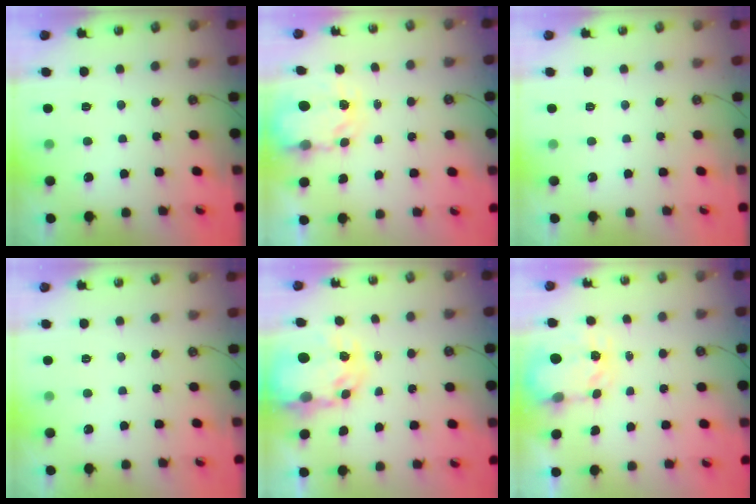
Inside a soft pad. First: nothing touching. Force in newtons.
{"total": 4.0, "press": 4.0, "slide": 0.1}
{"total": 0.0}
{"total": 0.0}
{"total": 7.0, "press": 7.0, "slide": 0.6}
{"total": 3.5, "press": 3.5, "slide": 0.4}